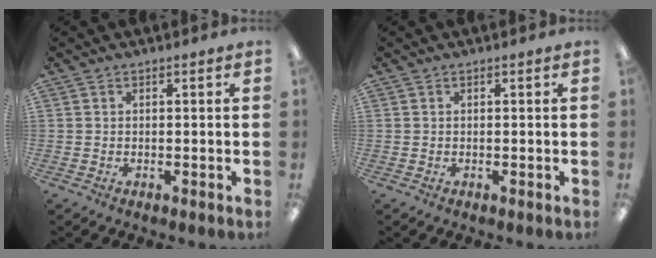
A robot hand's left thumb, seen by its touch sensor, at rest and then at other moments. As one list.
[{"total": 0.0}]